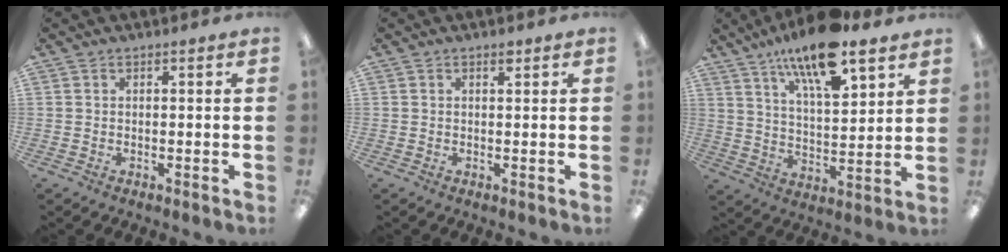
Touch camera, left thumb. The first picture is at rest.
{"total": 1.2, "force": [1.0, 0.3, 0.6], "torque": [-0.007, -0.003, 0.016]}
{"total": 16.2, "force": [11.7, 4.9, 10.1], "torque": [-0.174, -0.056, 0.194]}